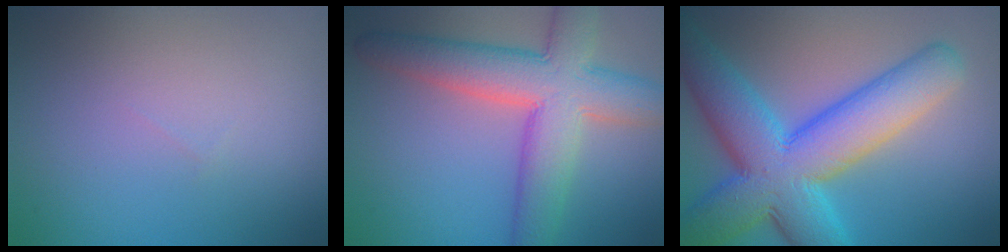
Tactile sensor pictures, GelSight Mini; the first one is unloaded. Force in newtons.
{"total": 8.9, "press": 8.9, "slide": 0.4}
{"total": 11.7, "press": 11.7, "slide": 0.3}